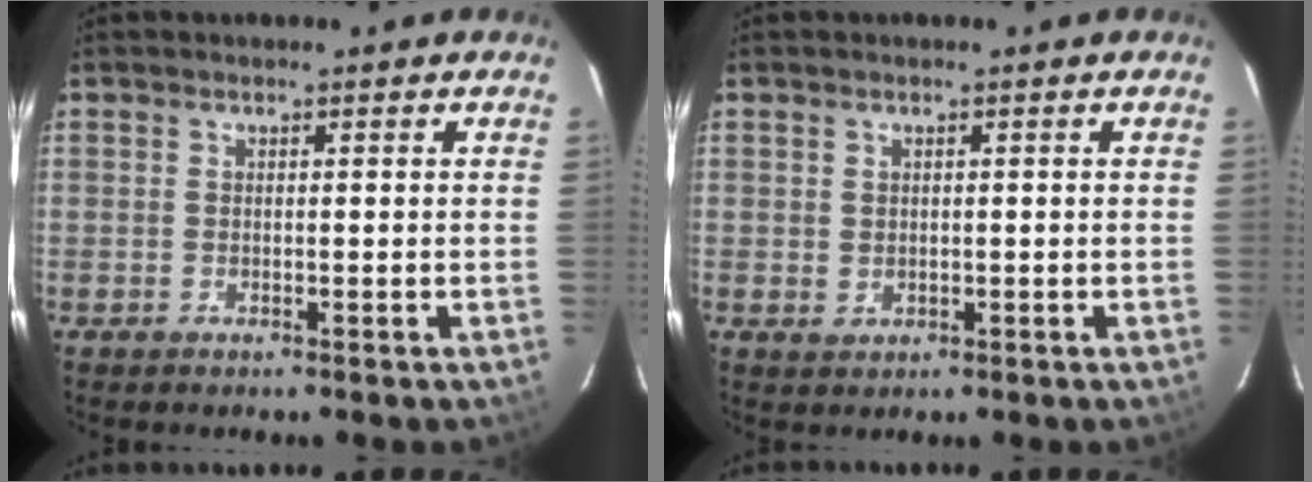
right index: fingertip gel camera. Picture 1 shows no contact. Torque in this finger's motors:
{"motor_torque": [0.28, 0.19, -0.06, 0.01]}